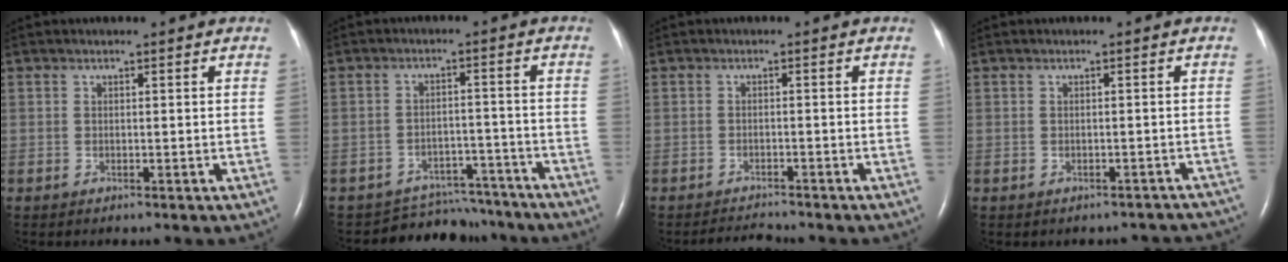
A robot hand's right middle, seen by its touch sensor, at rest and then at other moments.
{"total": 9.3, "force": [-8.7, 3.1, -0.6], "torque": [0.015, 0.027, -0.114]}
{"total": 2.5, "force": [-2.4, -0.3, -0.1], "torque": [-0.006, -0.017, -0.037]}
{"total": 6.3, "force": [-5.5, 2.9, 1.1], "torque": [-0.007, 0.015, -0.047]}